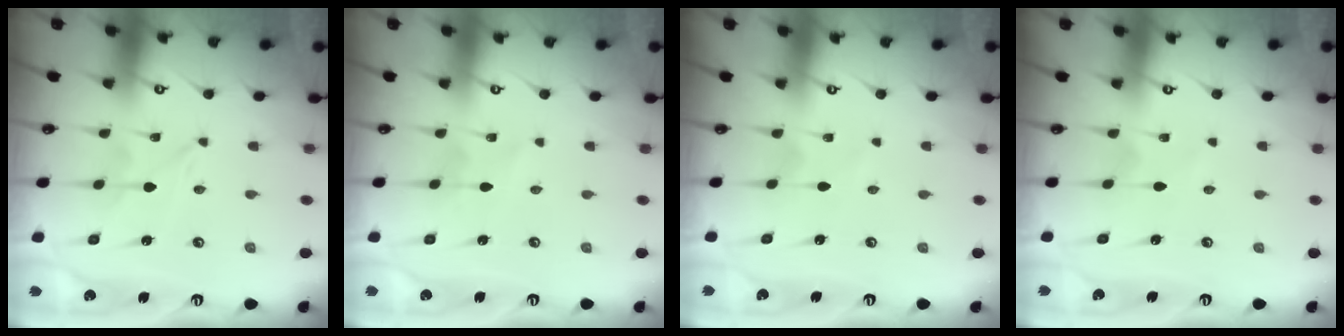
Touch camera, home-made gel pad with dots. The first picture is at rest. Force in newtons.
{"total": 2.4, "press": 2.4, "slide": 0.3}
{"total": 2.2, "press": 2.2, "slide": 0.3}
{"total": 2.2, "press": 2.2, "slide": 0.3}